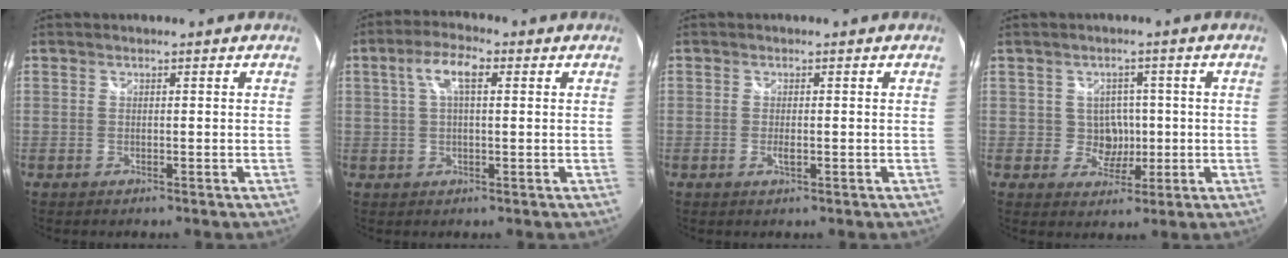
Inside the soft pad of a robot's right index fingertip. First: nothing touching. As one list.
[{"total": 6.0, "force": [1.8, 2.2, 5.3], "torque": [-0.102, 0.016, 0.031]}, {"total": 1.3, "force": [-0.4, 0.5, 1.2], "torque": [-0.024, -0.003, -0.007]}, {"total": 4.2, "force": [-0.2, 4.1, 0.9], "torque": [-0.020, 0.011, 0.004]}]